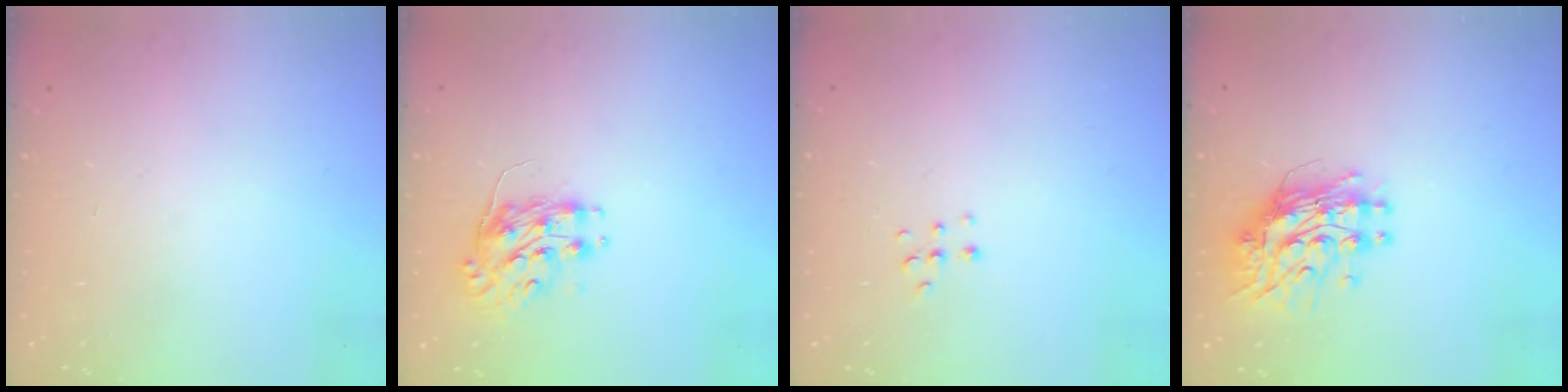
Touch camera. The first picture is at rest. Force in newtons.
{"total": 8.2, "press": 8.2, "slide": 0.3}
{"total": 4.4, "press": 4.4, "slide": 0.3}
{"total": 11.4, "press": 11.3, "slide": 1.0}